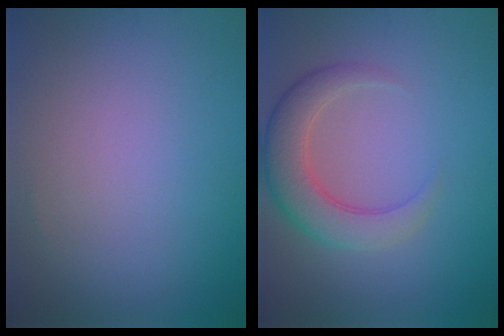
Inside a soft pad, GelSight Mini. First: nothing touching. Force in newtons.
{"total": 5.4, "press": 5.4, "slide": 0.1}